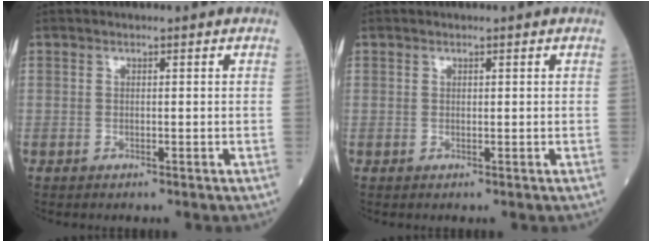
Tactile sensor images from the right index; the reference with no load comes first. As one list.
[{"total": 0.0}]